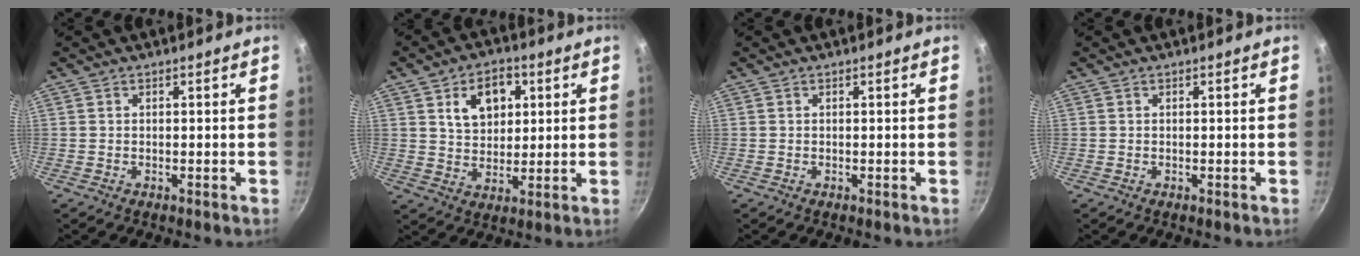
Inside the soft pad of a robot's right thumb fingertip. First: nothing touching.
{"total": 9.6, "force": [3.5, 6.5, 6.1], "torque": [-0.062, -0.012, 0.060]}
{"total": 0.0}
{"total": 0.0}